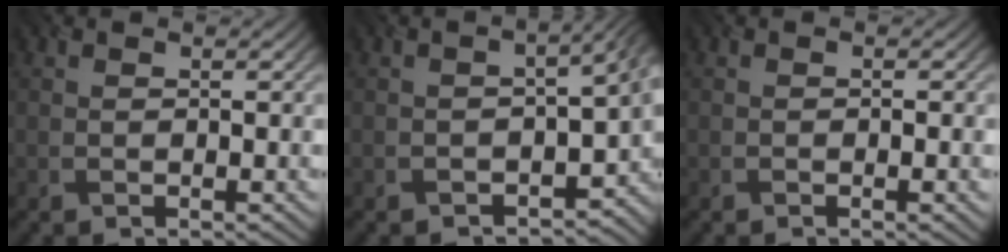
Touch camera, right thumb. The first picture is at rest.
{"total": 8.2, "force": [-3.4, 4.2, 6.1], "torque": [-0.070, -0.032, -0.037]}
{"total": 1.0, "force": [-0.4, 0.2, 0.9], "torque": [-0.013, -0.001, -0.005]}